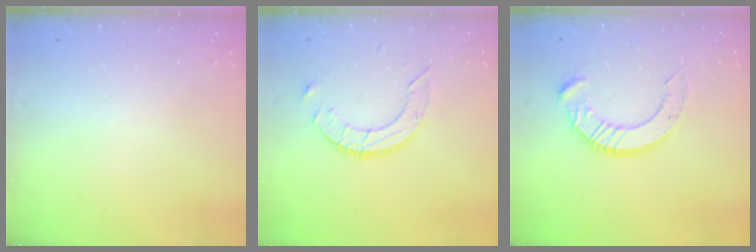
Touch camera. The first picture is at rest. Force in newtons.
{"total": 9.0, "press": 9.0, "slide": 0.7}
{"total": 12.2, "press": 12.1, "slide": 1.2}